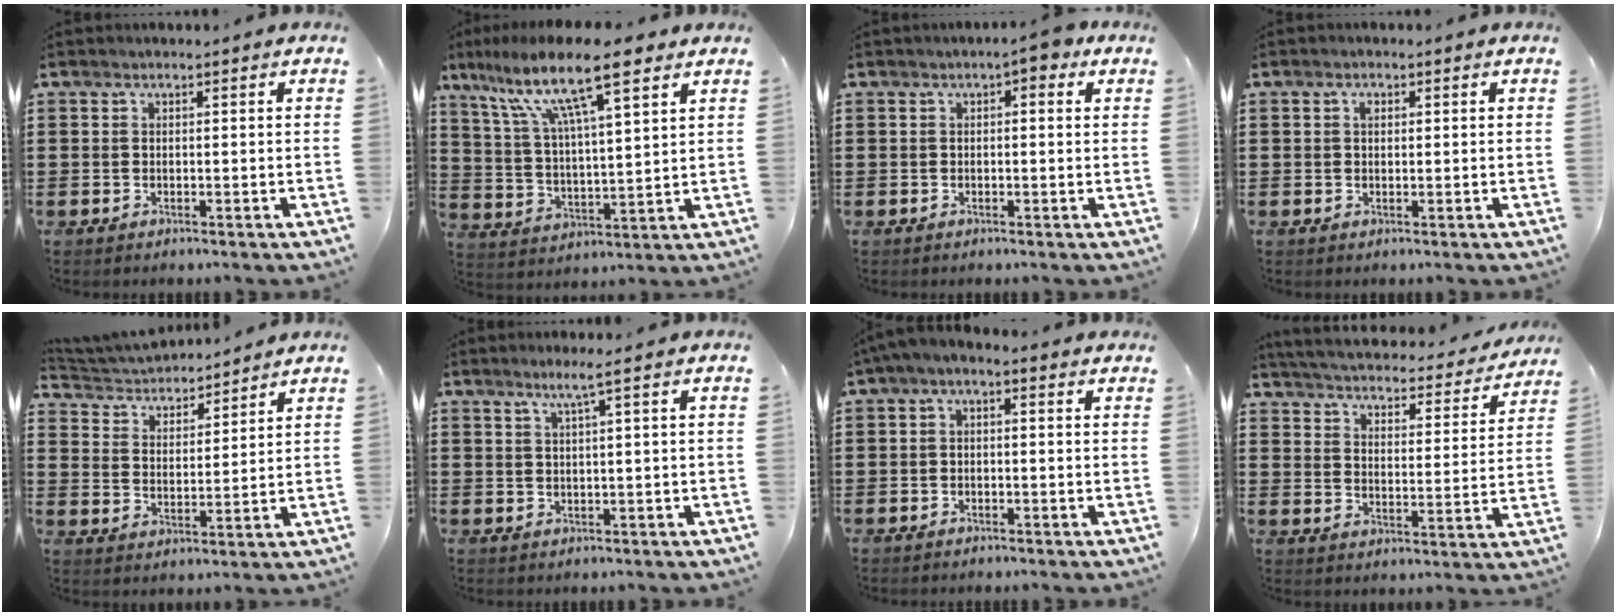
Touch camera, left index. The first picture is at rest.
{"total": 13.0, "force": [8.9, 2.3, 9.2], "torque": [-0.194, -0.024, 0.149]}
{"total": 2.5, "force": [0.8, 0.8, 2.2], "torque": [-0.038, 0.004, 0.010]}
{"total": 1.1, "force": [0.5, 0.7, 0.7], "torque": [-0.016, 0.006, 0.008]}
{"total": 3.9, "force": [3.9, 0.7, 0.1], "torque": [-0.024, -0.022, 0.064]}
{"total": 2.5, "force": [1.3, -0.5, 2.0], "torque": [-0.041, -0.003, 0.021]}
{"total": 1.7, "force": [-1.3, 0.3, 1.0], "torque": [-0.025, -0.002, -0.030]}
{"total": 3.5, "force": [3.5, 0.0, 0.4], "torque": [-0.029, -0.033, 0.051]}